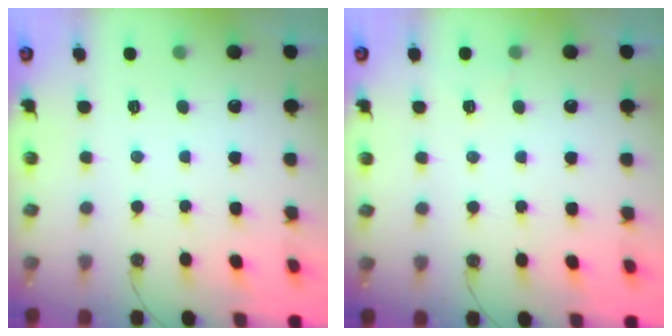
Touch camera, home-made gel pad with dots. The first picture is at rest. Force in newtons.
{"total": 4.0, "press": 3.1, "slide": 2.5}